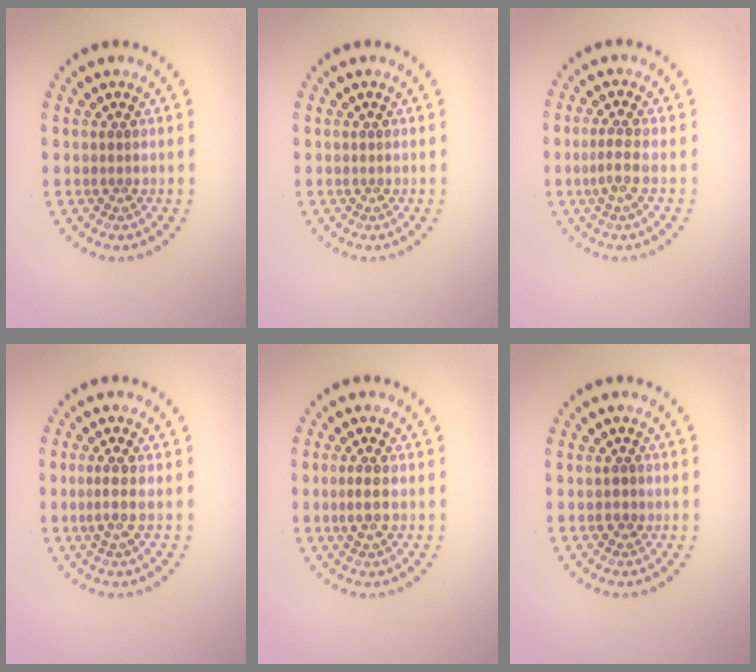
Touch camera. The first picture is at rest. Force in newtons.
{"total": 0.0}
{"total": 1.6, "press": 1.3, "slide": 0.9}
{"total": 1.9, "press": 1.4, "slide": 1.2}
{"total": 1.9, "press": 1.8, "slide": 0.5}
{"total": 0.9, "press": 0.9, "slide": 0.1}